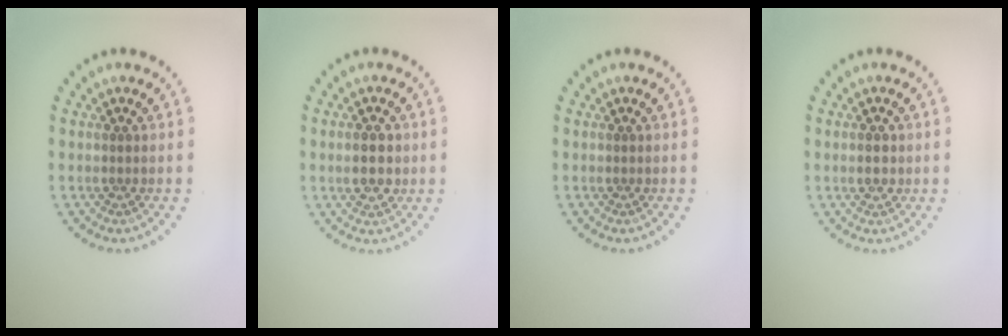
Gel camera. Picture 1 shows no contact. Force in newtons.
{"total": 2.4, "press": 2.4, "slide": 0.2}
{"total": 0.0}
{"total": 1.0, "press": 1.0, "slide": 0.0}